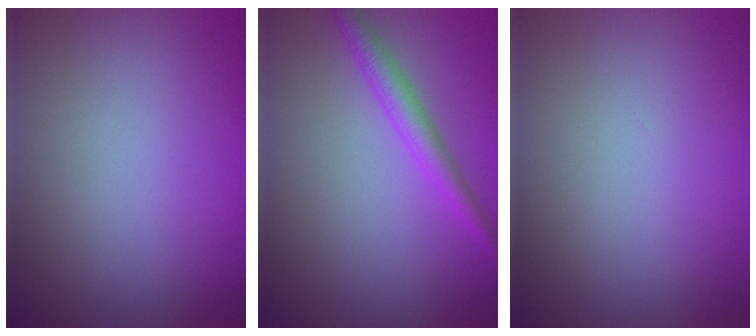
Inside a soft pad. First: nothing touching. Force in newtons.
{"total": 2.7, "press": 2.7, "slide": 0.1}
{"total": 0.0}